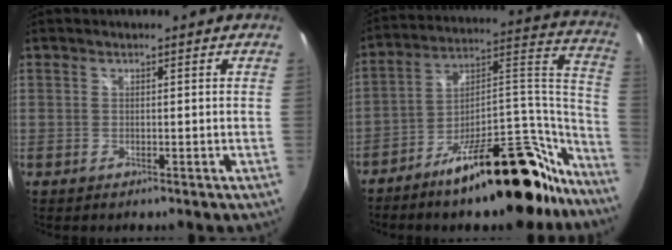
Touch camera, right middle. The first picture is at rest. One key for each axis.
{"total": 25.2, "fx": -19.4, "fy": 8.0, "fz": 14.1, "tx": -0.154, "ty": 0.057, "tz": -0.278}